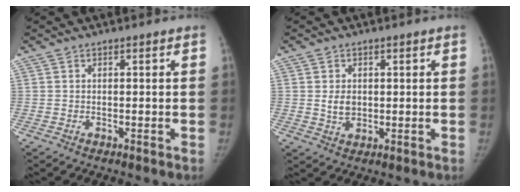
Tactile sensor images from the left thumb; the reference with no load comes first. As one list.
[{"total": 3.6, "force": [0.4, 2.8, 2.2], "torque": [-0.024, -0.006, 0.014]}]